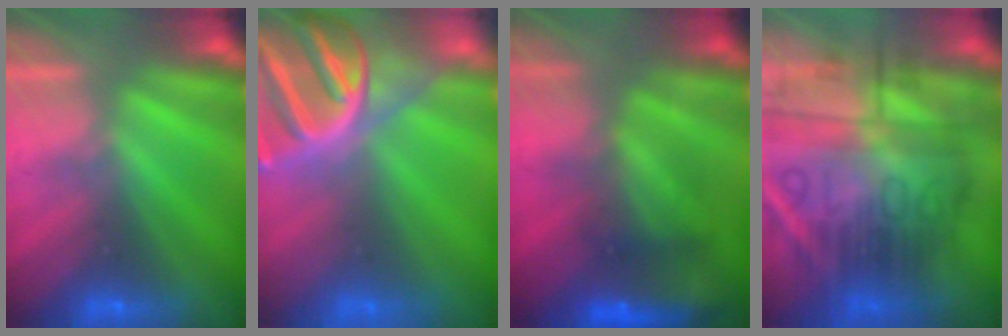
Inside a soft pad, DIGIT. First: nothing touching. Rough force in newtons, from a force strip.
{"total": 9.0}
{"total": 7.5}
{"total": 9.3}